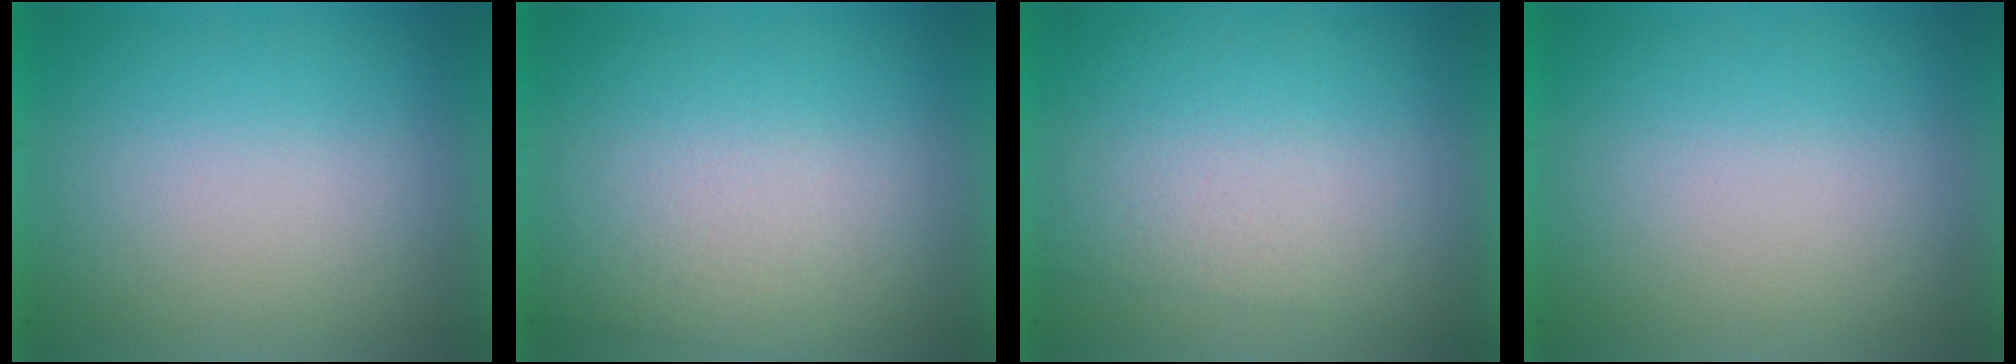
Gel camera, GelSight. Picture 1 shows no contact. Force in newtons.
{"total": 2.1}
{"total": 2.8}
{"total": 0.0}